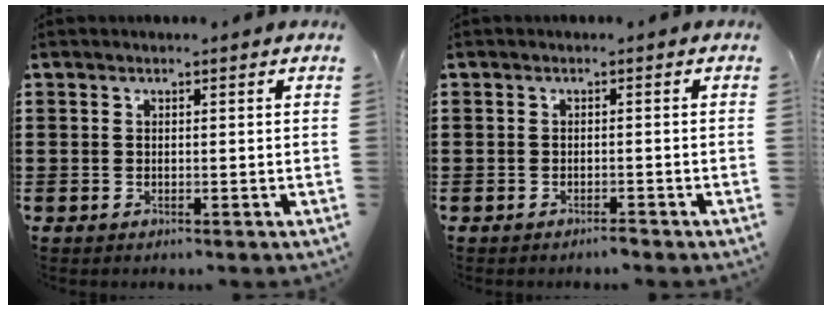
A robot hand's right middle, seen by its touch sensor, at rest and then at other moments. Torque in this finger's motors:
{"motor_torque": [0.05, -0.02, 0.00, 0.00]}